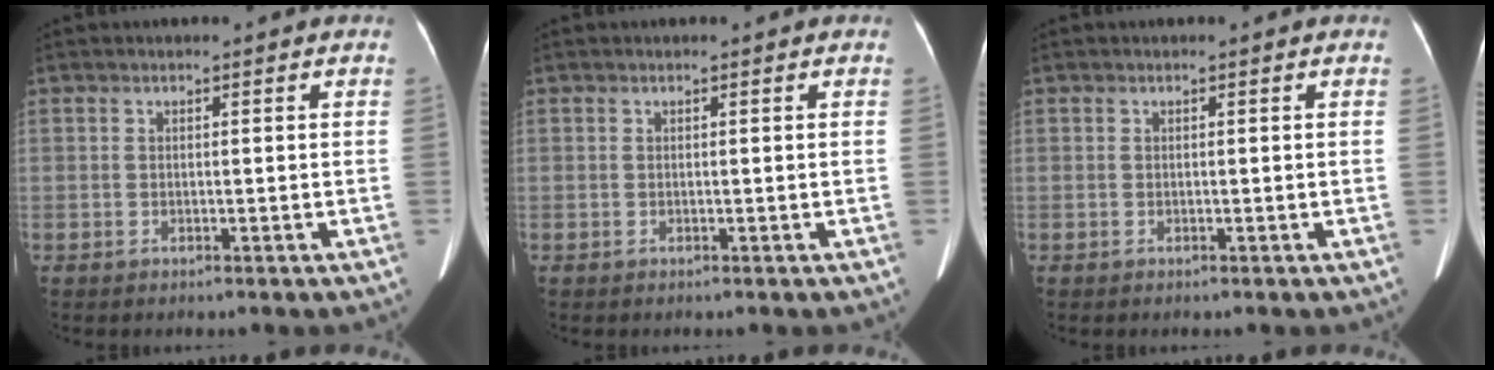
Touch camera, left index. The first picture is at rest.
{"total": 0.0}
{"total": 0.0}